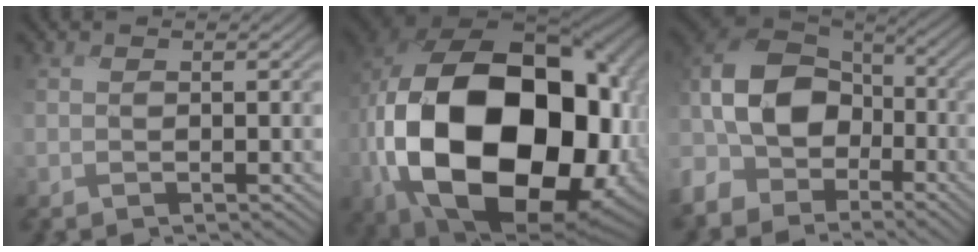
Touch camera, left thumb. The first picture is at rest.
{"total": 24.2, "force": [-4.0, 15.9, 17.8], "torque": [-0.403, -0.072, -0.022]}
{"total": 12.1, "force": [-3.7, 8.6, 7.7], "torque": [-0.188, -0.010, -0.091]}